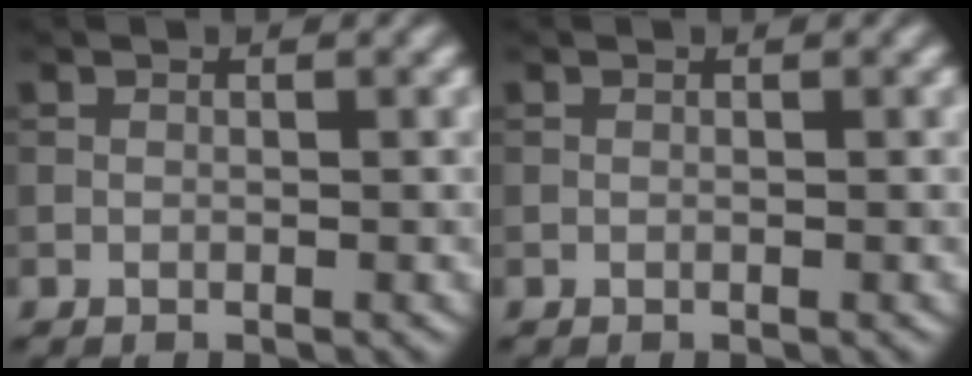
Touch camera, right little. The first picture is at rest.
{"total": 0.0}